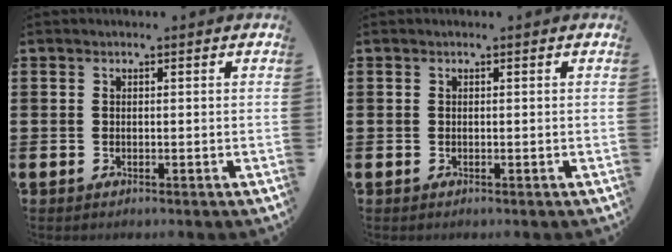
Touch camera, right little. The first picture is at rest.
{"total": 0.0}